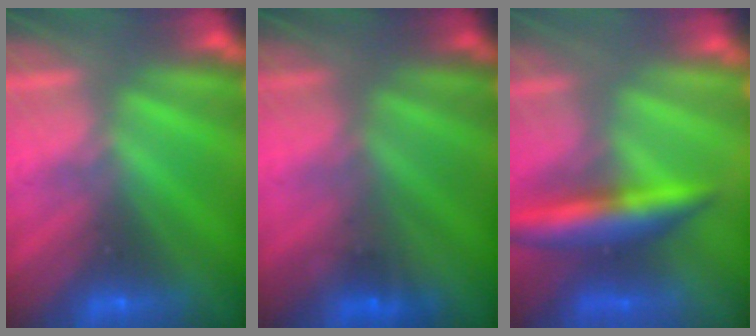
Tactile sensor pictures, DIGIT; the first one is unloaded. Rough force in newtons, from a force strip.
{"total": 1.6}
{"total": 6.7}